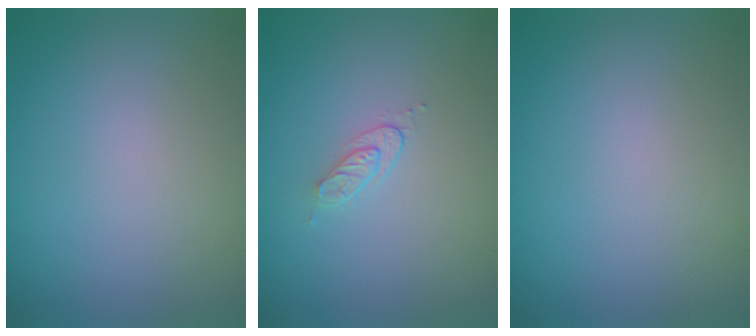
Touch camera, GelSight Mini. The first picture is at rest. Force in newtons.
{"total": 1.5, "press": 0.8, "slide": 1.3}
{"total": 0.0}